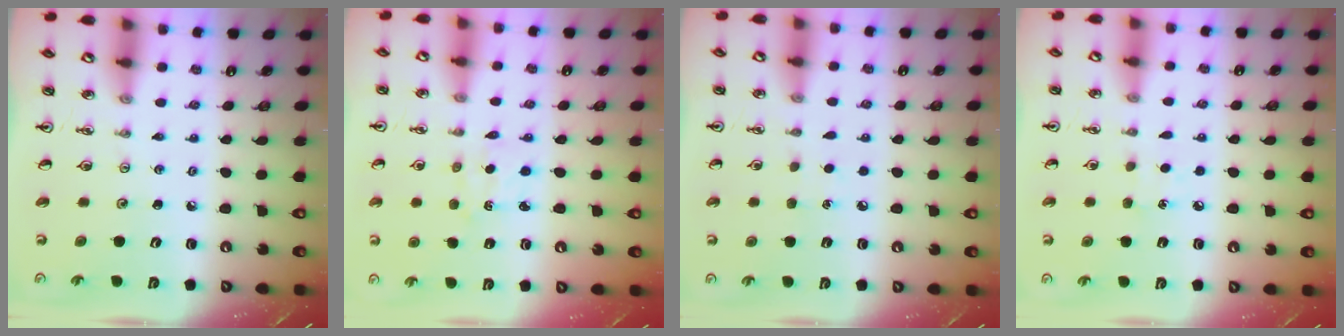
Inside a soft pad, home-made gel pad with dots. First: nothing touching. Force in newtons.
{"total": 2.5, "press": 2.5, "slide": 0.3}
{"total": 3.8, "press": 3.8, "slide": 0.3}
{"total": 5.4, "press": 5.3, "slide": 0.7}